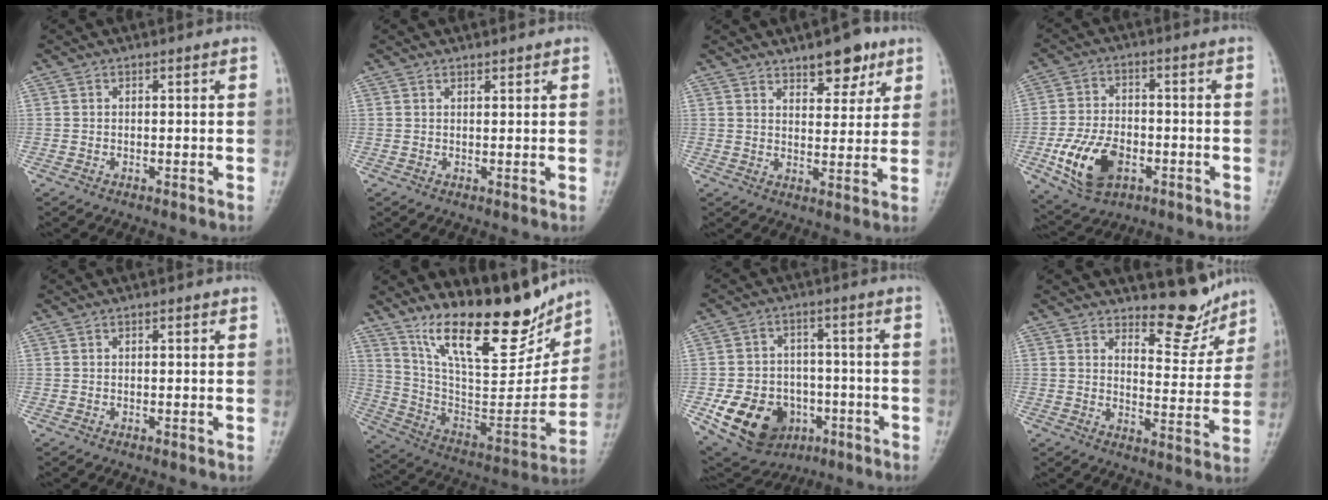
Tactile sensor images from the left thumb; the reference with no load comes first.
{"total": 1.0, "force": [0.8, 0.3, 0.4], "torque": [-0.004, -0.004, 0.013]}
{"total": 8.2, "force": [5.3, 3.7, 5.1], "torque": [-0.042, -0.028, 0.074]}
{"total": 11.9, "force": [-4.3, 7.3, 8.3], "torque": [-0.147, 0.010, -0.072]}
{"total": 1.0, "force": [0.4, 0.4, 0.8], "torque": [-0.011, 0.003, 0.003]}
{"total": 24.6, "force": [17.0, 8.1, 15.9], "torque": [-0.212, -0.074, 0.293]}
{"total": 14.8, "force": [-5.5, 11.5, 7.5], "torque": [-0.110, 0.022, -0.077]}
{"total": 8.0, "force": [7.1, 2.8, 2.4], "torque": [-0.001, -0.065, 0.106]}